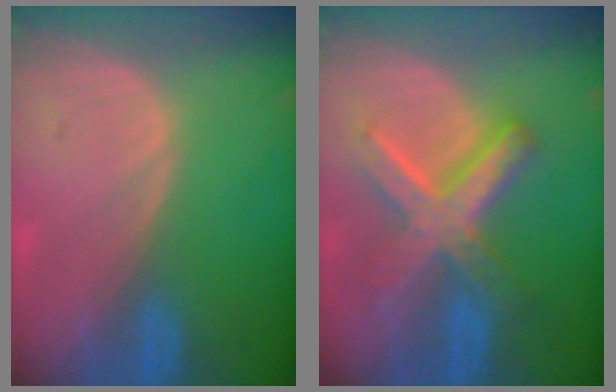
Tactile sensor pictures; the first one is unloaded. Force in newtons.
{"total": 8.9, "press": 8.9, "slide": 0.7}